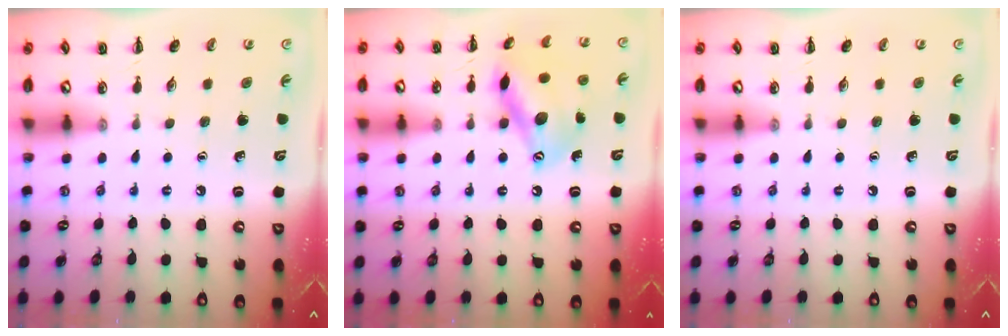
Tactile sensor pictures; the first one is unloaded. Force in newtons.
{"total": 15.6, "press": 15.6, "slide": 0.8}
{"total": 0.0}